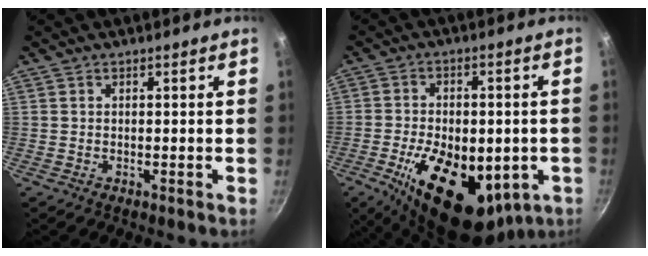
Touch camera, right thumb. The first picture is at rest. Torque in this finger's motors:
{"motor_torque": [0.09, 1.53, 1.97, -0.81, 0.61]}